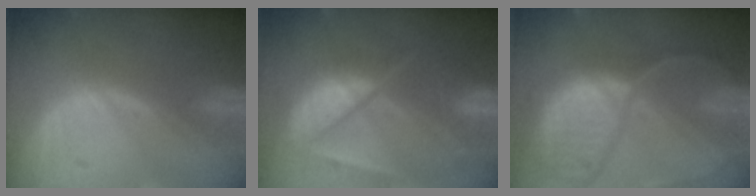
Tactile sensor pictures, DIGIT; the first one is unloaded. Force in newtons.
{"total": 9.4, "press": 8.2, "slide": 4.6}
{"total": 11.7, "press": 9.7, "slide": 6.5}